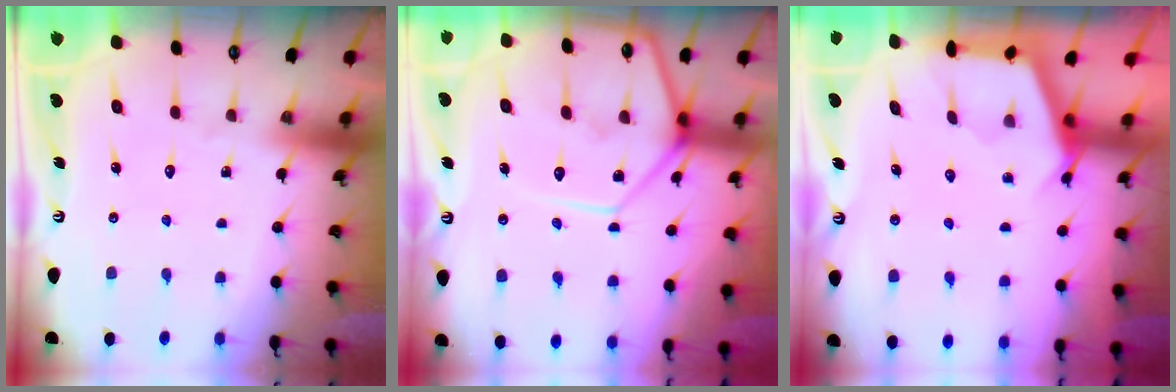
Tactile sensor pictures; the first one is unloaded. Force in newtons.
{"total": 14.7, "press": 14.6, "slide": 1.5}
{"total": 3.0, "press": 3.0, "slide": 0.4}